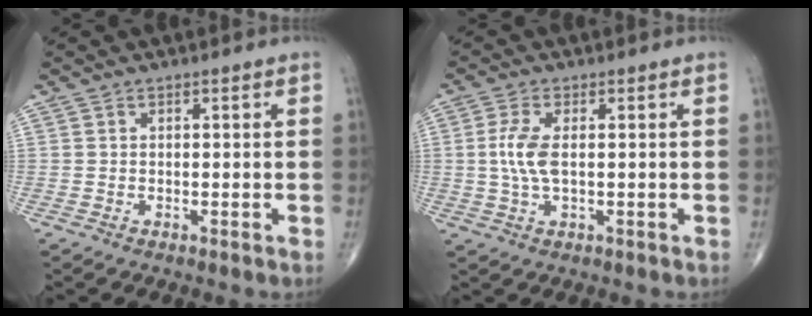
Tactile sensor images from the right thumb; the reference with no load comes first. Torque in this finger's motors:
{"motor_torque": [0.25, 0.15, 0.72, -0.32, 0.21]}